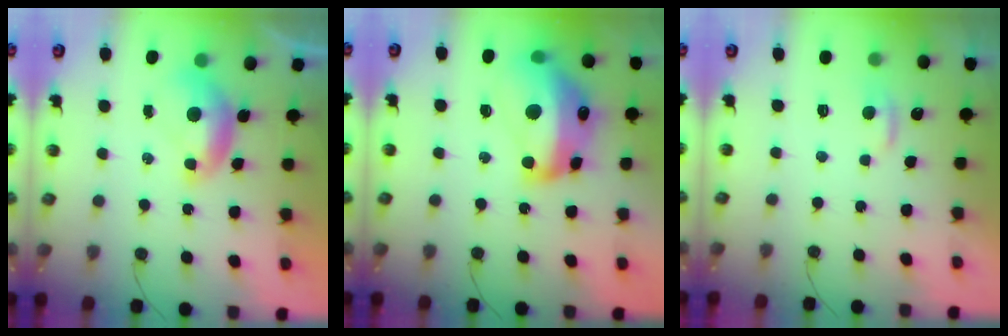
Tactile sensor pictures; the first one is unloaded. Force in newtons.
{"total": 14.6, "press": 14.4, "slide": 2.5}
{"total": 1.1, "press": 1.1, "slide": 0.4}